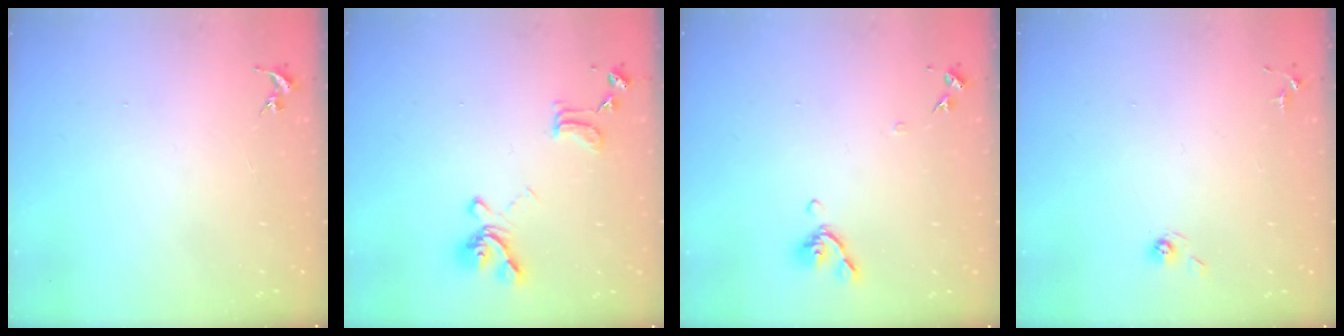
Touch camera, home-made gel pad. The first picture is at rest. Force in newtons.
{"total": 15.5, "press": 15.4, "slide": 1.6}
{"total": 7.9, "press": 7.8, "slide": 1.5}
{"total": 3.9, "press": 3.5, "slide": 1.7}